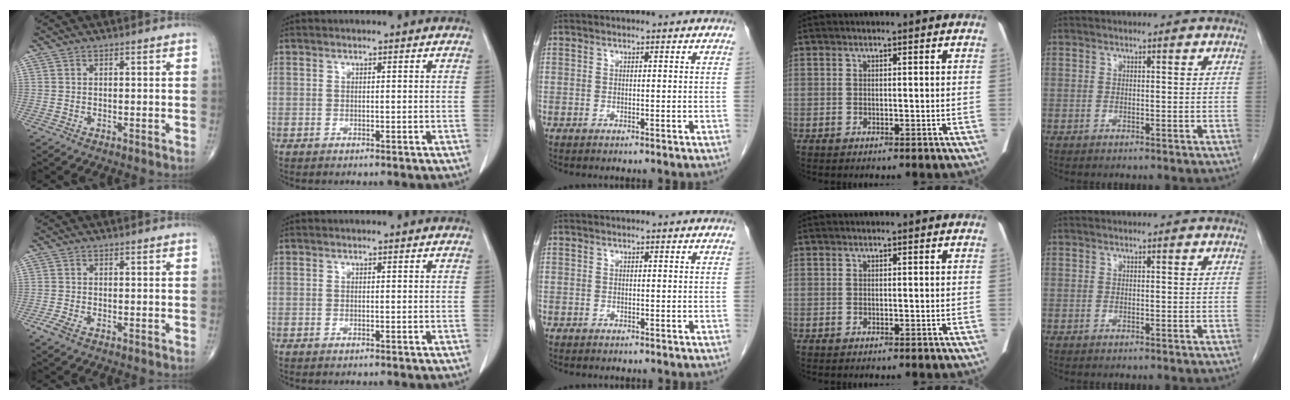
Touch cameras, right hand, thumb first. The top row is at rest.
{"thumb": {"total": 2.1, "force": [-1.2, 0.8, 1.5], "torque": [-0.039, -0.003, -0.028]}, "middle": {"total": 0.6, "force": [-0.5, 0.4, 0.0], "torque": [-0.010, 0.001, -0.009]}}